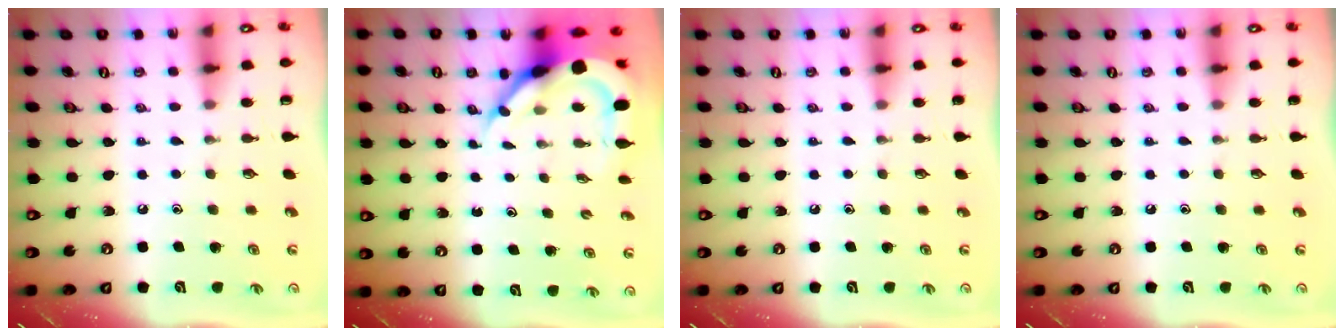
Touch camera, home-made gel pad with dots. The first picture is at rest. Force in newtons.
{"total": 9.9, "press": 9.8, "slide": 1.2}
{"total": 0.0}
{"total": 0.0}